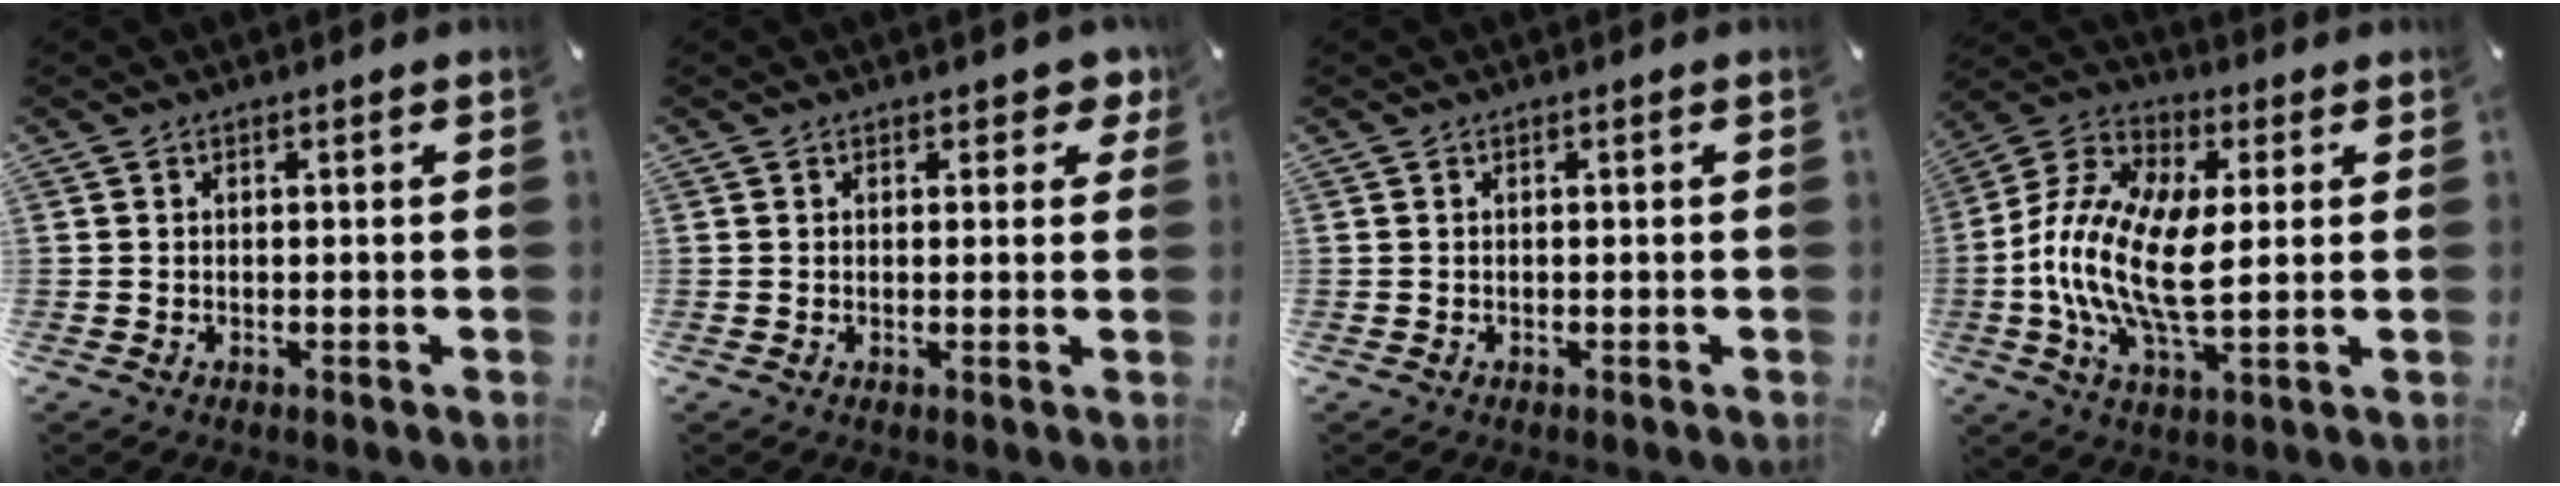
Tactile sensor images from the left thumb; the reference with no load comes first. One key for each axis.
{"total": 2.6, "fx": 1.5, "fy": 1.7, "fz": 1.4, "tx": -0.006, "ty": -0.003, "tz": 0.021}
{"total": 0.0}
{"total": 15.8, "fx": -1.1, "fy": 7.6, "fz": 13.8, "tx": -0.311, "ty": -0.012, "tz": -0.026}